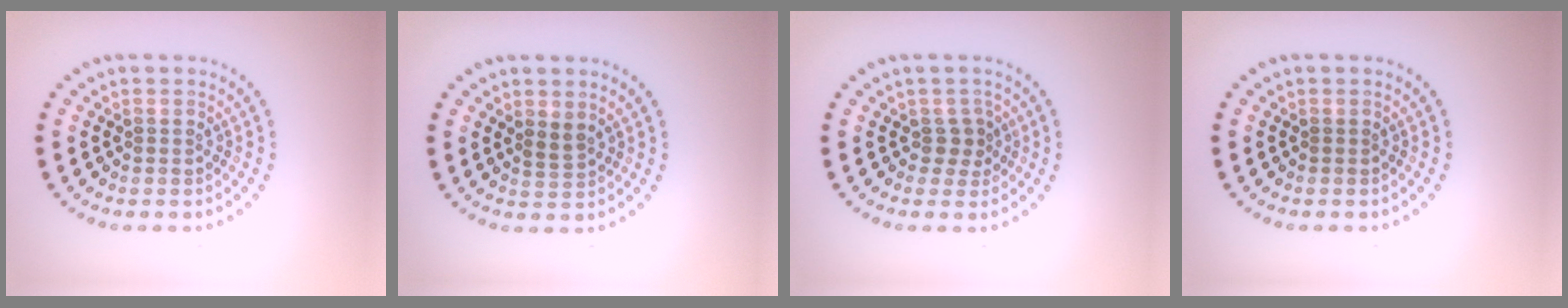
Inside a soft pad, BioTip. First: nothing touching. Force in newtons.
{"total": 1.3, "press": 1.0, "slide": 0.8}
{"total": 1.6, "press": 1.3, "slide": 0.9}
{"total": 0.0}